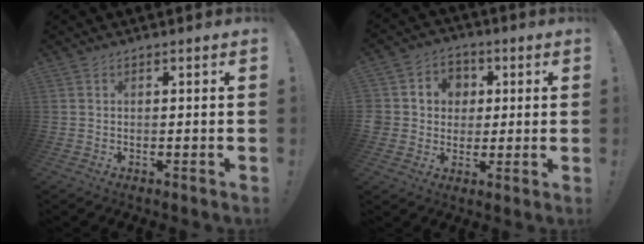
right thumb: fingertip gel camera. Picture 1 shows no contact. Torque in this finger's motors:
{"motor_torque": [1.07, 1.18, 0.62, -0.22, 0.00]}